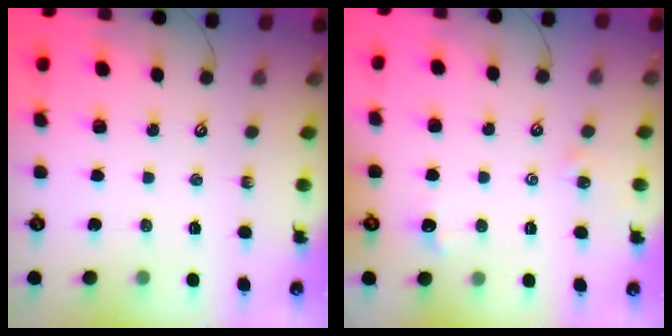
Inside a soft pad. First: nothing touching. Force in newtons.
{"total": 1.8, "press": 1.7, "slide": 0.5}